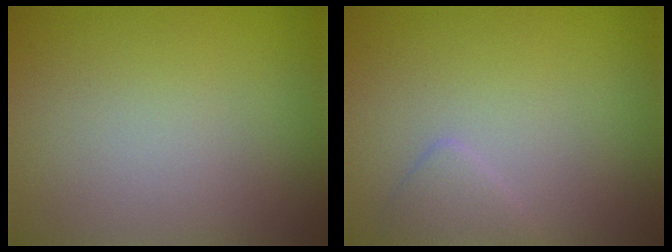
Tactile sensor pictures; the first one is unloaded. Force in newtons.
{"total": 1.3, "press": 1.3, "slide": 0.1}